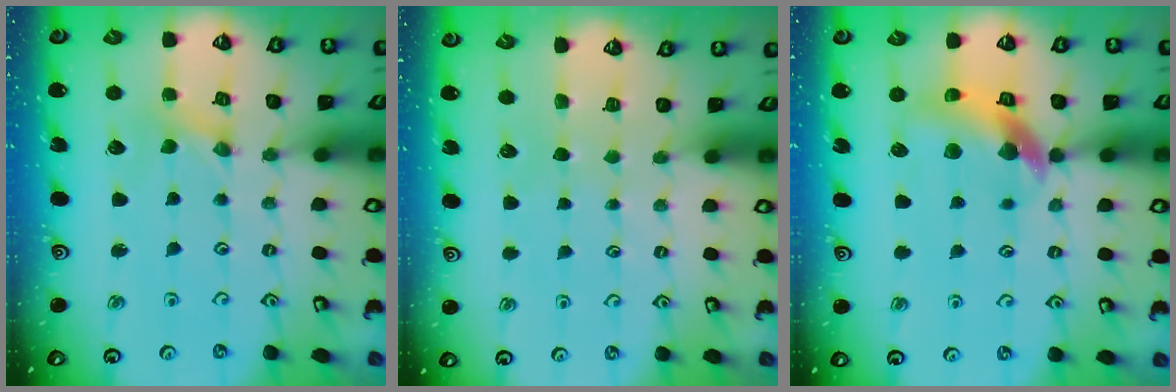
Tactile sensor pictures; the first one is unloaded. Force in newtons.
{"total": 0.6, "press": 0.6, "slide": 0.1}
{"total": 10.3, "press": 10.1, "slide": 1.6}